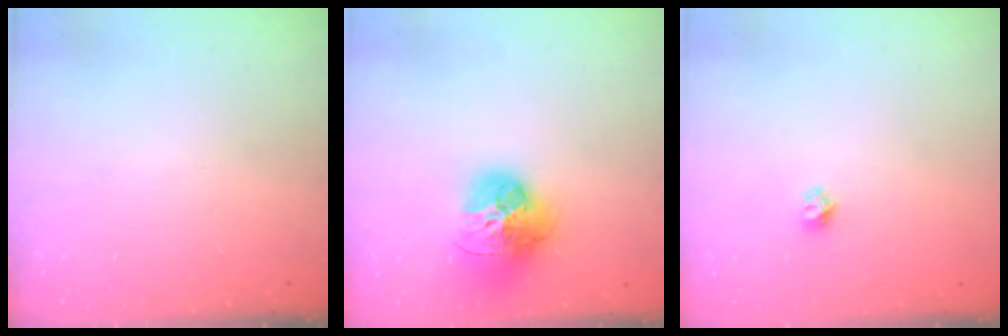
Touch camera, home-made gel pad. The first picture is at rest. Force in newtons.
{"total": 18.0, "press": 17.9, "slide": 1.8}
{"total": 3.7, "press": 3.7, "slide": 0.4}